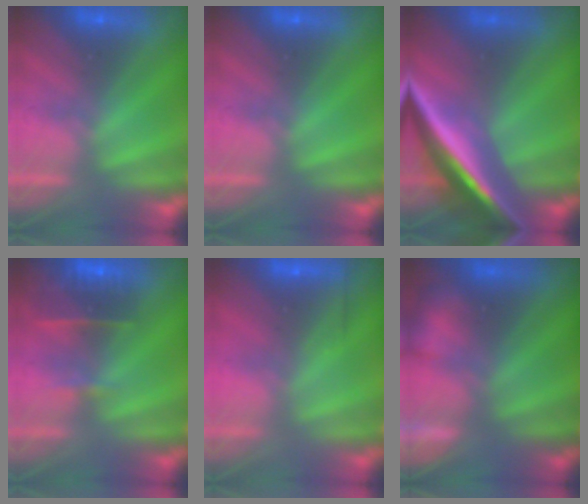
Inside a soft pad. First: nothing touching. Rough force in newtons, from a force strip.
{"total": 0.0}
{"total": 7.5}
{"total": 7.7}
{"total": 2.5}
{"total": 6.6}